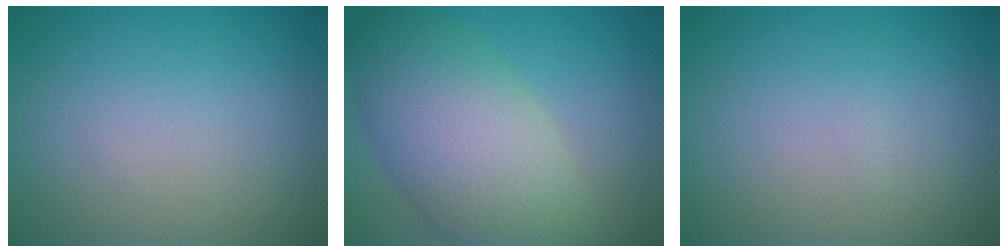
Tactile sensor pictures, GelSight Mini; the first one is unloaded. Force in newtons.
{"total": 9.0, "press": 9.0, "slide": 0.5}
{"total": 0.0}